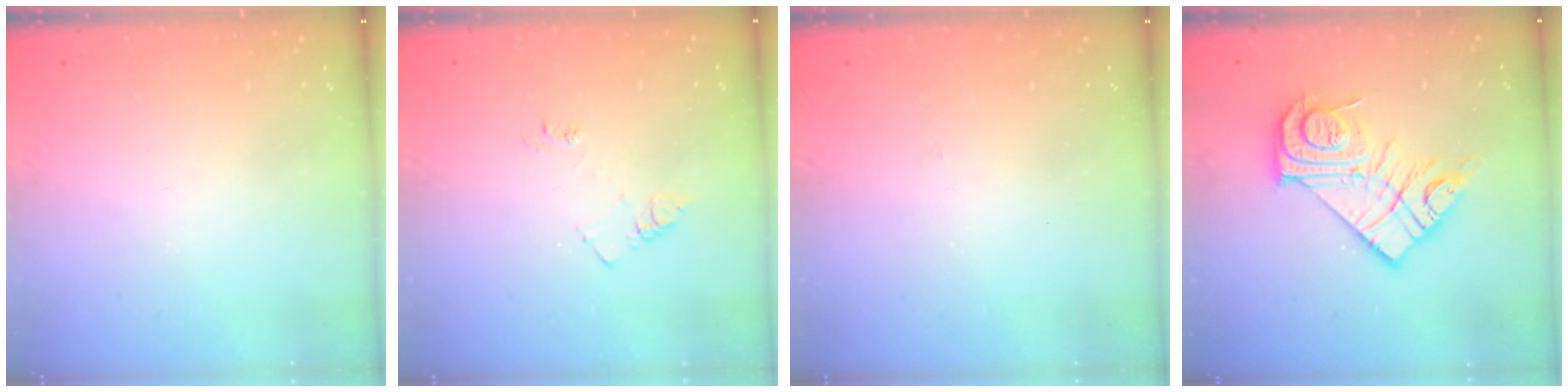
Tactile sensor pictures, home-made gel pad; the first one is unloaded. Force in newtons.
{"total": 5.5, "press": 5.5, "slide": 0.6}
{"total": 2.8, "press": 2.8, "slide": 0.4}
{"total": 16.9, "press": 16.9, "slide": 1.5}